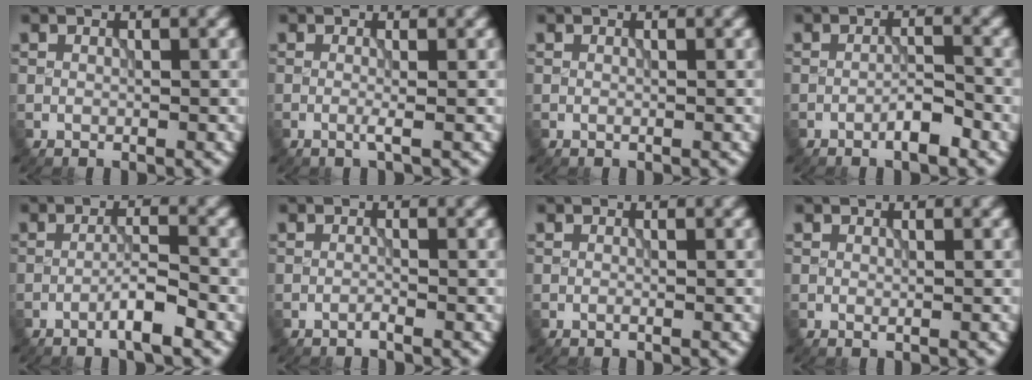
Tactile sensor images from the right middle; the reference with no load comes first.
{"total": 1.2, "force": [-0.3, 0.2, 1.2], "torque": [-0.021, -0.003, -0.010]}
{"total": 0.0}
{"total": 2.4, "force": [-1.4, 0.4, 1.9], "torque": [-0.028, 0.007, -0.027]}
{"total": 2.9, "force": [-1.6, 0.1, 2.4], "torque": [-0.040, 0.010, -0.036]}
{"total": 0.5, "force": [-0.4, -0.1, 0.3], "torque": [-0.004, 0.004, -0.012]}
{"total": 0.0}
{"total": 0.0}